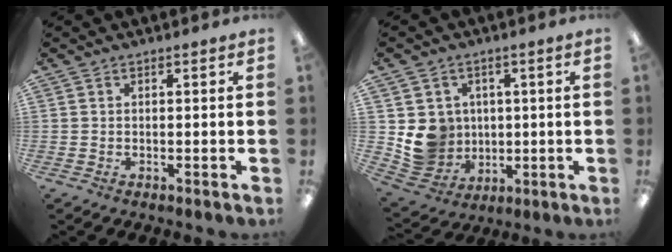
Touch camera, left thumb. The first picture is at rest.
{"total": 8.9, "force": [0.9, 8.7, 1.6], "torque": [-0.040, -0.003, 0.031]}